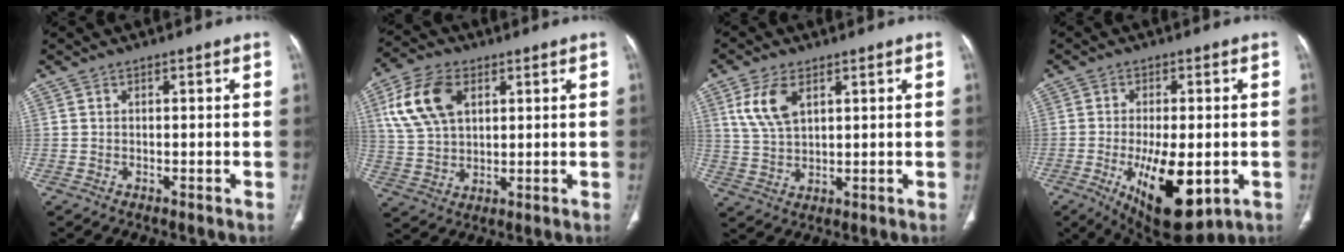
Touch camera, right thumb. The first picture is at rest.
{"total": 12.7, "force": [4.6, 7.9, 8.8], "torque": [-0.168, -0.001, 0.091]}
{"total": 7.9, "force": [3.4, 4.2, 5.7], "torque": [-0.115, -0.007, 0.073]}
{"total": 15.5, "force": [-4.4, 6.6, 13.3], "torque": [-0.208, -0.014, -0.048]}